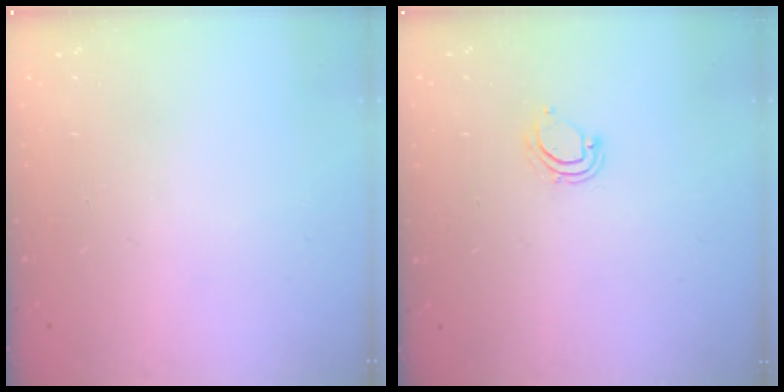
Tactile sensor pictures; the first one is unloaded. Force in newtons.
{"total": 4.8, "press": 4.8, "slide": 0.4}